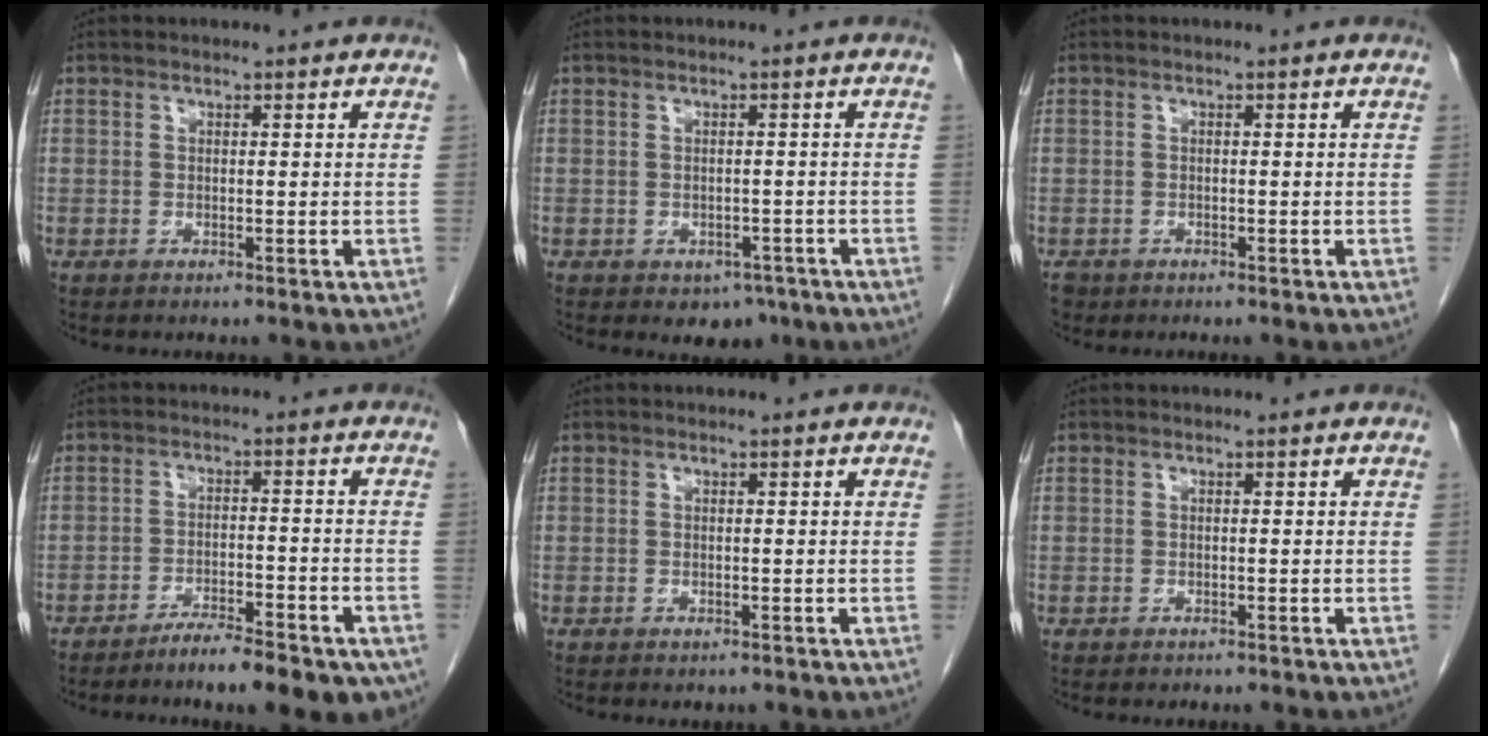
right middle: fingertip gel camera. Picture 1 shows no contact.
{"total": 3.2, "force": [-1.9, 2.1, 1.4], "torque": [-0.010, 0.004, -0.015]}
{"total": 1.9, "force": [-1.3, 1.4, 0.3], "torque": [-0.012, 0.000, -0.021]}
{"total": 10.1, "force": [-7.4, 2.2, 6.5], "torque": [-0.072, 0.001, -0.108]}
{"total": 0.5, "force": [-0.4, 0.4, 0.1], "torque": [-0.006, 0.002, -0.003]}
{"total": 0.6, "force": [-0.5, 0.4, 0.1], "torque": [-0.007, 0.001, -0.006]}